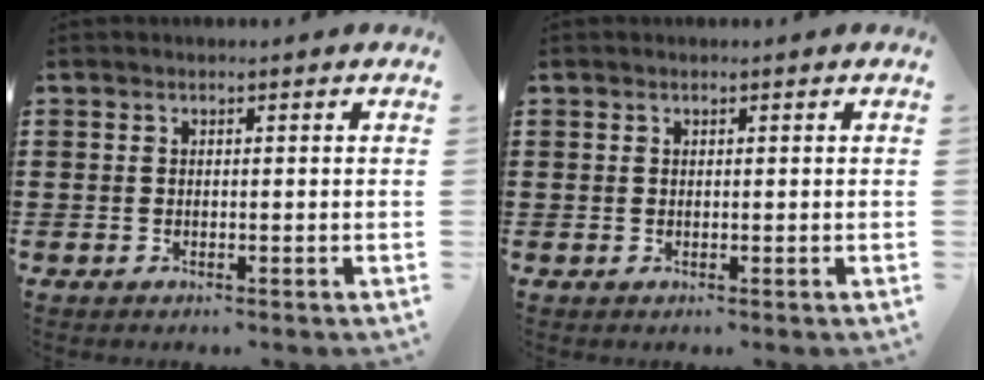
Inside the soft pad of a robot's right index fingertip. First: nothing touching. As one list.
[{"total": 0.6, "force": [0.4, 0.4, -0.1], "torque": [0.001, 0.004, 0.008]}]